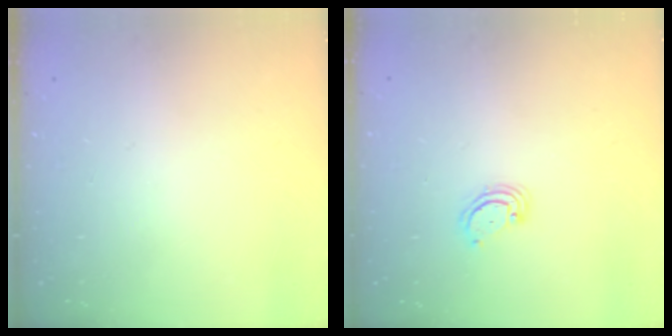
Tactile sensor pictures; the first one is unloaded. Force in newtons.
{"total": 2.9, "press": 2.9, "slide": 0.3}